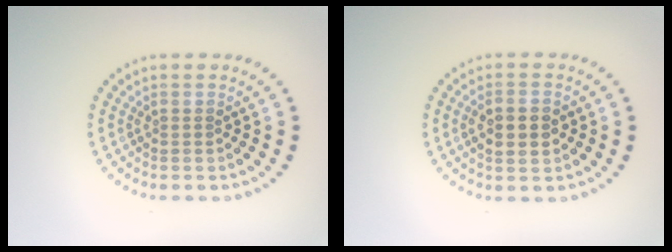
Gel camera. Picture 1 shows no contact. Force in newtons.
{"total": 2.9, "press": 2.9, "slide": 0.2}